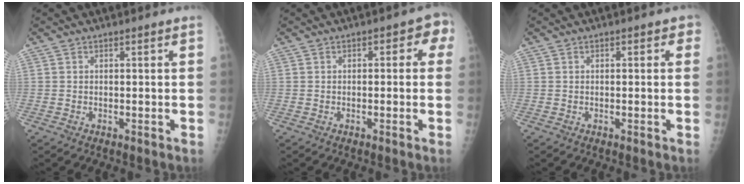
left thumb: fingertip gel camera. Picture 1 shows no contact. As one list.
[{"total": 4.2, "force": [0.5, 2.3, 3.4], "torque": [-0.015, 0.016, -0.005]}, {"total": 2.1, "force": [0.6, 1.2, 1.6], "torque": [-0.004, 0.004, 0.001]}]